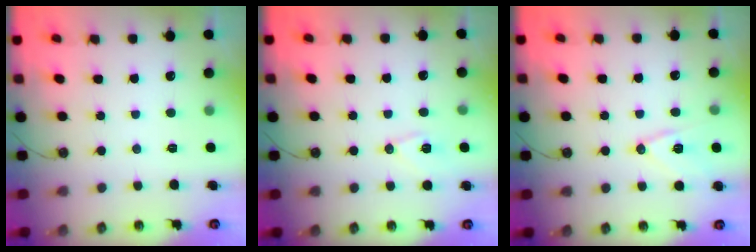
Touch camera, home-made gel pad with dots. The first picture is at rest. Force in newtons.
{"total": 8.6, "press": 8.4, "slide": 1.8}
{"total": 10.9, "press": 10.6, "slide": 2.6}